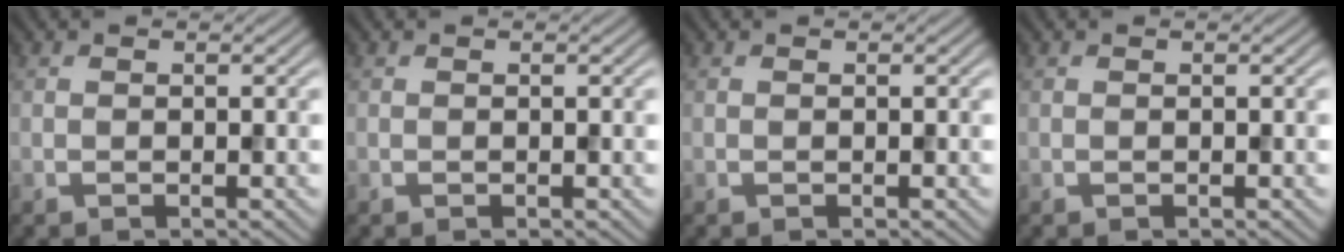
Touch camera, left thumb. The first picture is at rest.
{"total": 0.0}
{"total": 0.0}
{"total": 0.0}